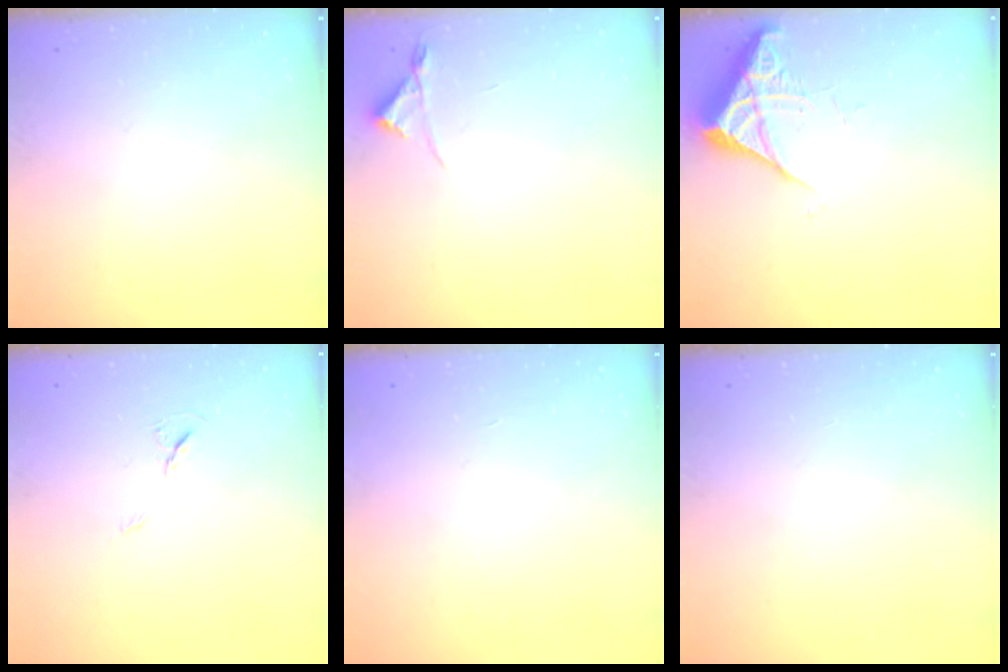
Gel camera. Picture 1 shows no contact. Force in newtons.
{"total": 3.0, "press": 2.9, "slide": 0.5}
{"total": 5.4, "press": 5.3, "slide": 0.6}
{"total": 5.8, "press": 5.4, "slide": 2.2}
{"total": 1.7, "press": 1.7, "slide": 0.1}
{"total": 0.0}